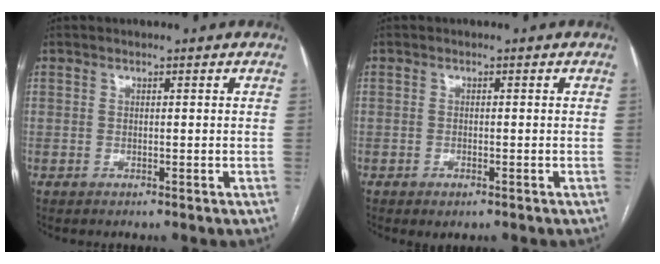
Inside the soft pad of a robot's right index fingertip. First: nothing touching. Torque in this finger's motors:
{"motor_torque": [0.47, -0.56, 0.21, 0.03]}